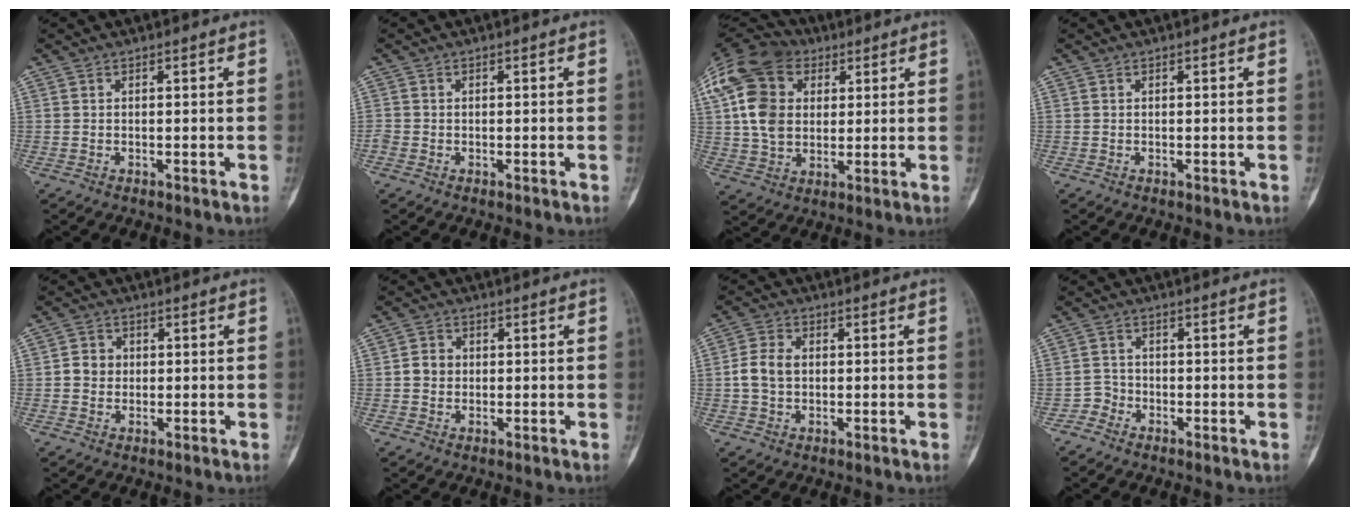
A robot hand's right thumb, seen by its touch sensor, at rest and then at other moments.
{"total": 1.1, "force": [-0.2, 1.0, 0.2], "torque": [0.001, 0.004, -0.005]}
{"total": 18.4, "force": [4.9, 13.9, 11.1], "torque": [-0.217, 0.016, 0.088]}
{"total": 0.0}
{"total": 3.6, "force": [0.1, 3.3, 1.3], "torque": [-0.002, 0.007, -0.003]}
{"total": 3.2, "force": [0.0, 3.0, 1.3], "torque": [-0.007, 0.007, -0.004]}
{"total": 5.5, "force": [0.0, 4.2, 3.5], "torque": [-0.064, 0.012, -0.004]}
{"total": 2.3, "force": [-1.6, 1.7, -0.3], "torque": [0.015, 0.008, -0.038]}